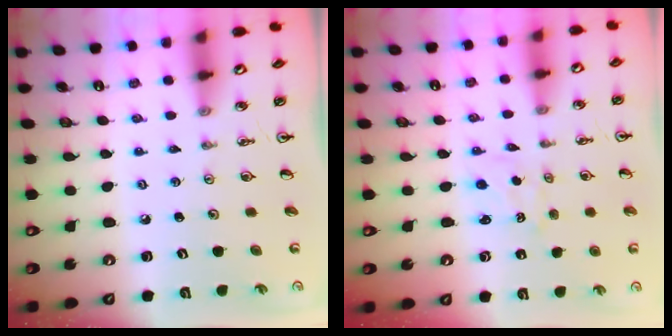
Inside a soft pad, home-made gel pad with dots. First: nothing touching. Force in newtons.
{"total": 0.9, "press": 0.7, "slide": 0.6}